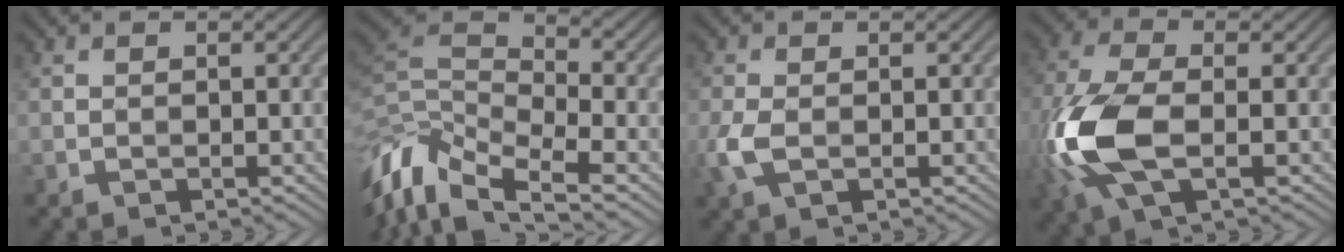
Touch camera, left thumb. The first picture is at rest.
{"total": 11.8, "force": [-6.0, 6.2, 8.0], "torque": [-0.198, -0.010, -0.115]}
{"total": 3.1, "force": [-0.5, 1.6, 2.6], "torque": [-0.072, -0.005, -0.014]}
{"total": 11.5, "force": [-2.3, 5.6, 9.8], "torque": [-0.256, -0.011, -0.052]}